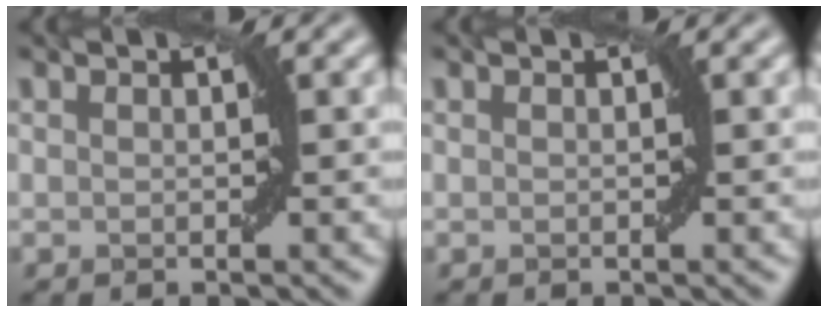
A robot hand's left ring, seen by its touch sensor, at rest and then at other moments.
{"total": 0.0}